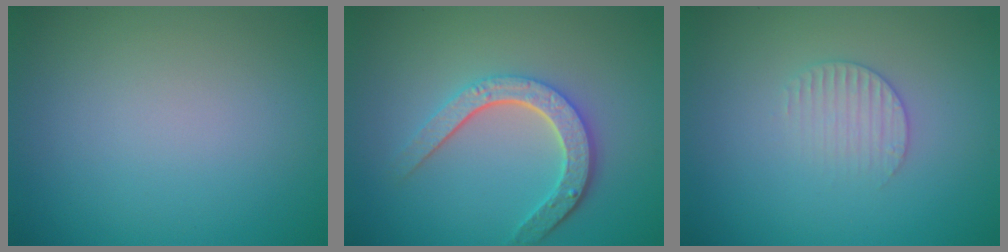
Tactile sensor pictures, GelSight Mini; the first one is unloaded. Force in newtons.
{"total": 4.6, "press": 3.5, "slide": 2.9}
{"total": 1.9, "press": 1.9, "slide": 0.3}